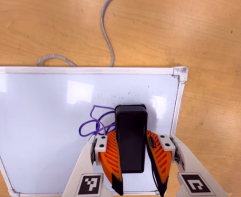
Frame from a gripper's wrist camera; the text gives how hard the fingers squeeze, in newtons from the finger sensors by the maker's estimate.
{"total": 10.0, "left": 9.9, "right": 10.2}